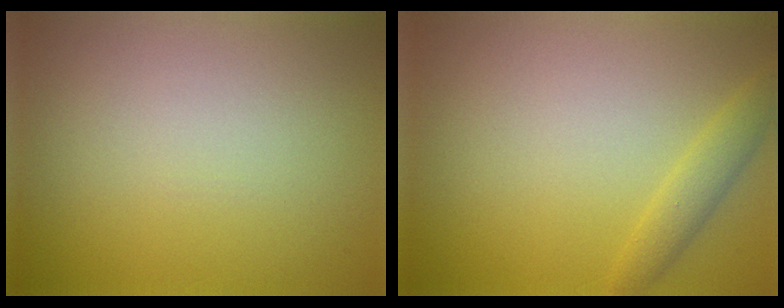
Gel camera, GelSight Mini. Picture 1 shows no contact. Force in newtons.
{"total": 1.9, "press": 1.9, "slide": 0.1}